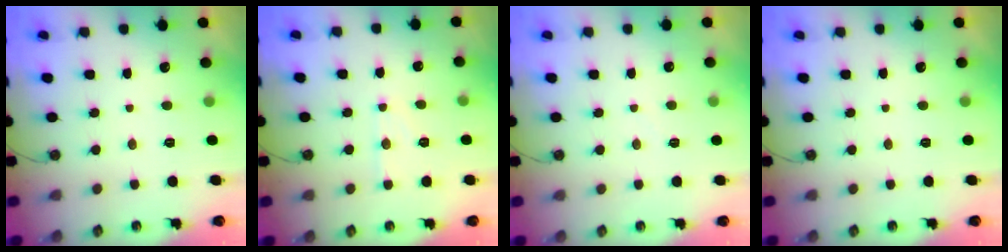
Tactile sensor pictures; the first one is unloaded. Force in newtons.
{"total": 7.0, "press": 7.0, "slide": 0.4}
{"total": 4.3, "press": 4.2, "slide": 0.4}
{"total": 0.0}